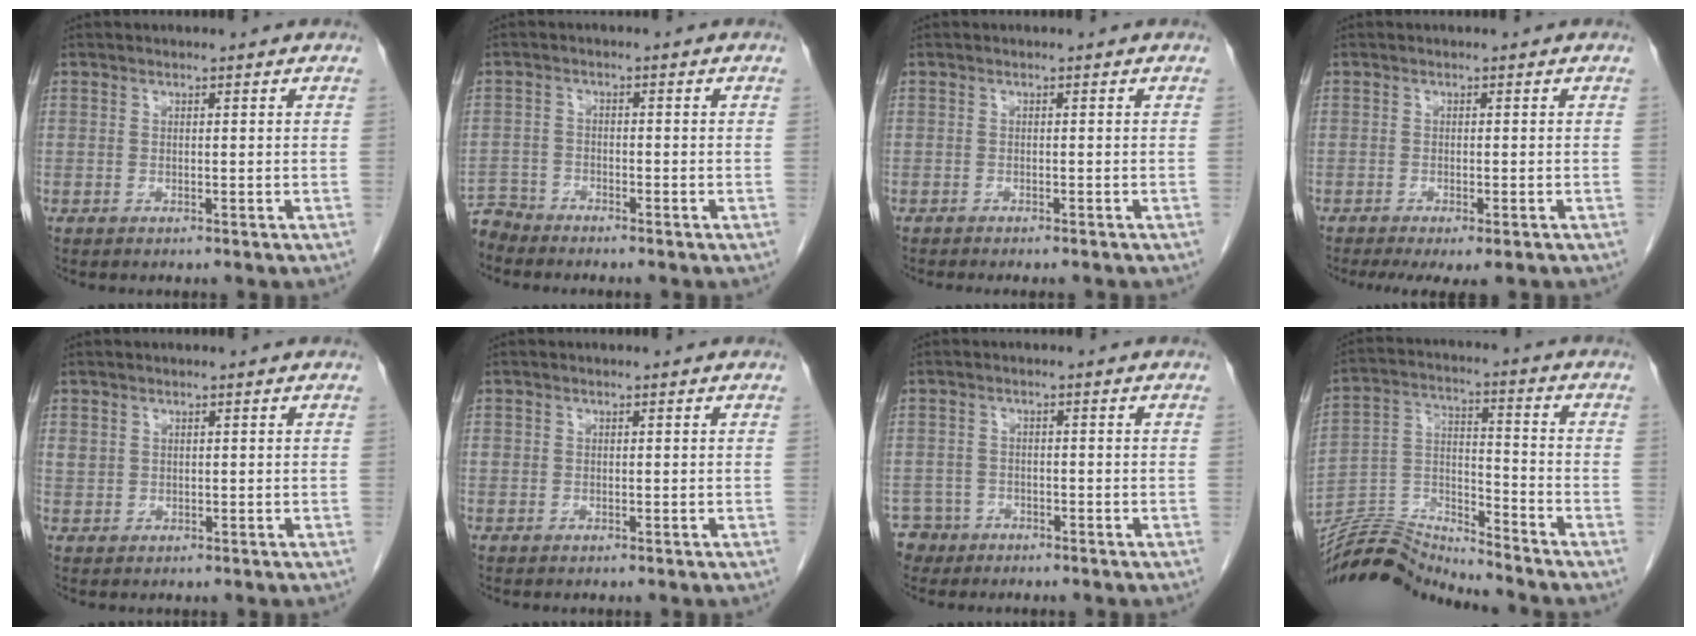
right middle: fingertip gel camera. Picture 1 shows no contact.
{"total": 3.7, "force": [-3.6, 0.4, -0.7], "torque": [0.019, -0.009, -0.071]}
{"total": 4.3, "force": [-3.9, 0.5, 1.9], "torque": [-0.022, -0.007, -0.049]}
{"total": 6.9, "force": [-5.2, 1.2, 4.3], "torque": [-0.056, -0.017, -0.074]}
{"total": 1.7, "force": [0.8, 1.4, 0.4], "torque": [-0.002, 0.009, 0.015]}
{"total": 0.7, "force": [0.1, 0.6, 0.1], "torque": [0.004, 0.007, 0.001]}
{"total": 3.2, "force": [-2.2, 2.3, -0.7], "torque": [0.012, 0.008, -0.043]}
{"total": 11.8, "force": [-11.7, -1.4, 0.5], "torque": [-0.012, 0.037, -0.221]}